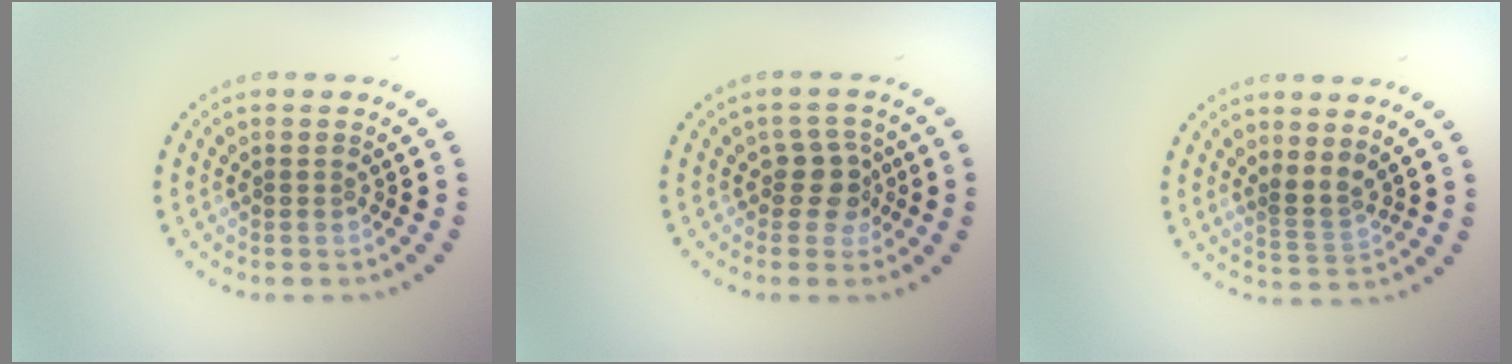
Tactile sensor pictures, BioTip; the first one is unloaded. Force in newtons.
{"total": 2.4, "press": 1.9, "slide": 1.5}
{"total": 1.8, "press": 1.2, "slide": 1.4}